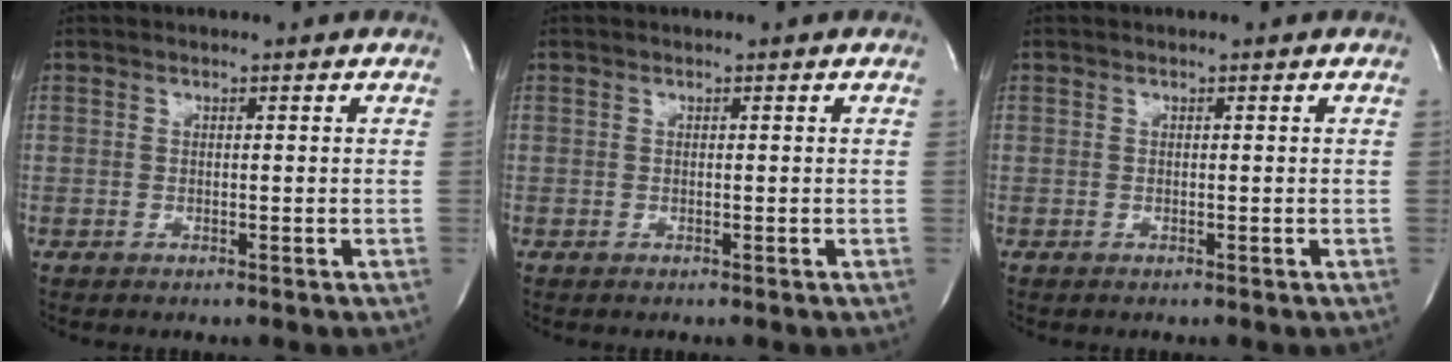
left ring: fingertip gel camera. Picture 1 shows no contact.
{"total": 0.0}
{"total": 0.0}